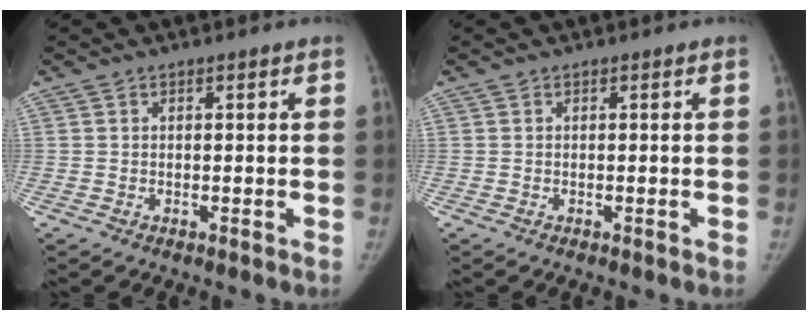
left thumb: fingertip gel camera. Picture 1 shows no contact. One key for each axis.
{"total": 0.0}